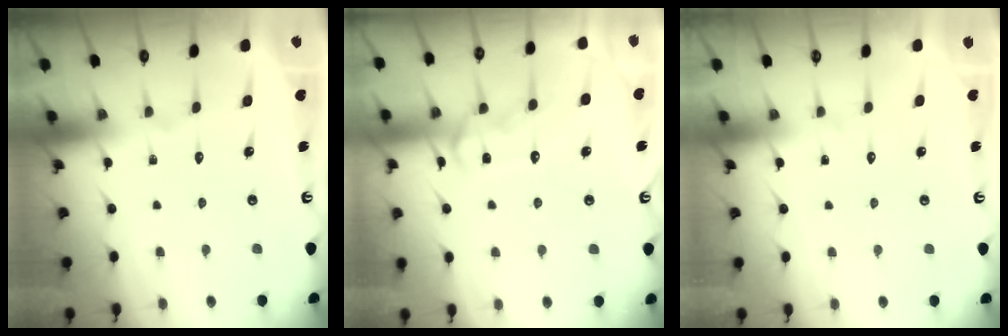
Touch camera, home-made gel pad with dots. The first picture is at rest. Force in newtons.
{"total": 12.5, "press": 12.5, "slide": 0.9}
{"total": 0.0}